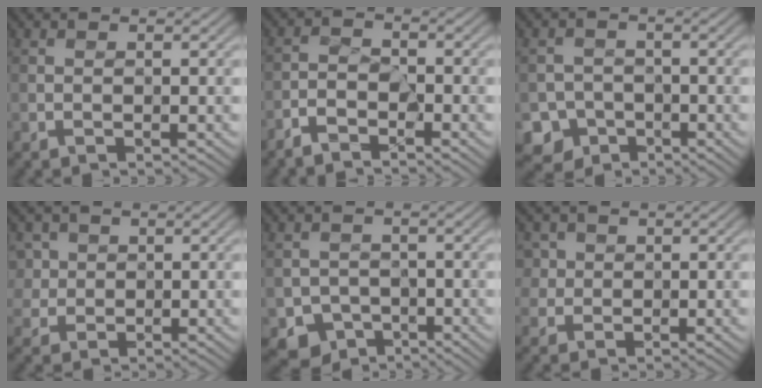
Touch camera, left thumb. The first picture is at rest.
{"total": 3.0, "force": [-2.7, 0.6, 1.1], "torque": [-0.024, 0.004, -0.061]}
{"total": 4.5, "force": [-2.6, 3.6, 0.6], "torque": [-0.002, -0.002, -0.057]}
{"total": 4.2, "force": [1.4, 3.7, 1.4], "torque": [-0.060, 0.004, 0.024]}
{"total": 4.5, "force": [-2.4, 3.7, 1.0], "torque": [-0.019, -0.003, -0.046]}
{"total": 3.5, "force": [1.3, 3.2, 1.0], "torque": [-0.041, 0.001, 0.021]}